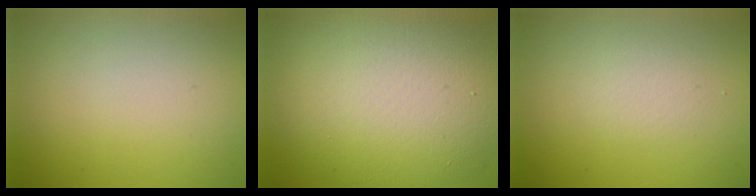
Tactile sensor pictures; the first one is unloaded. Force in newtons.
{"total": 12.0, "press": 12.0, "slide": 0.6}
{"total": 1.2, "press": 1.2, "slide": 0.1}